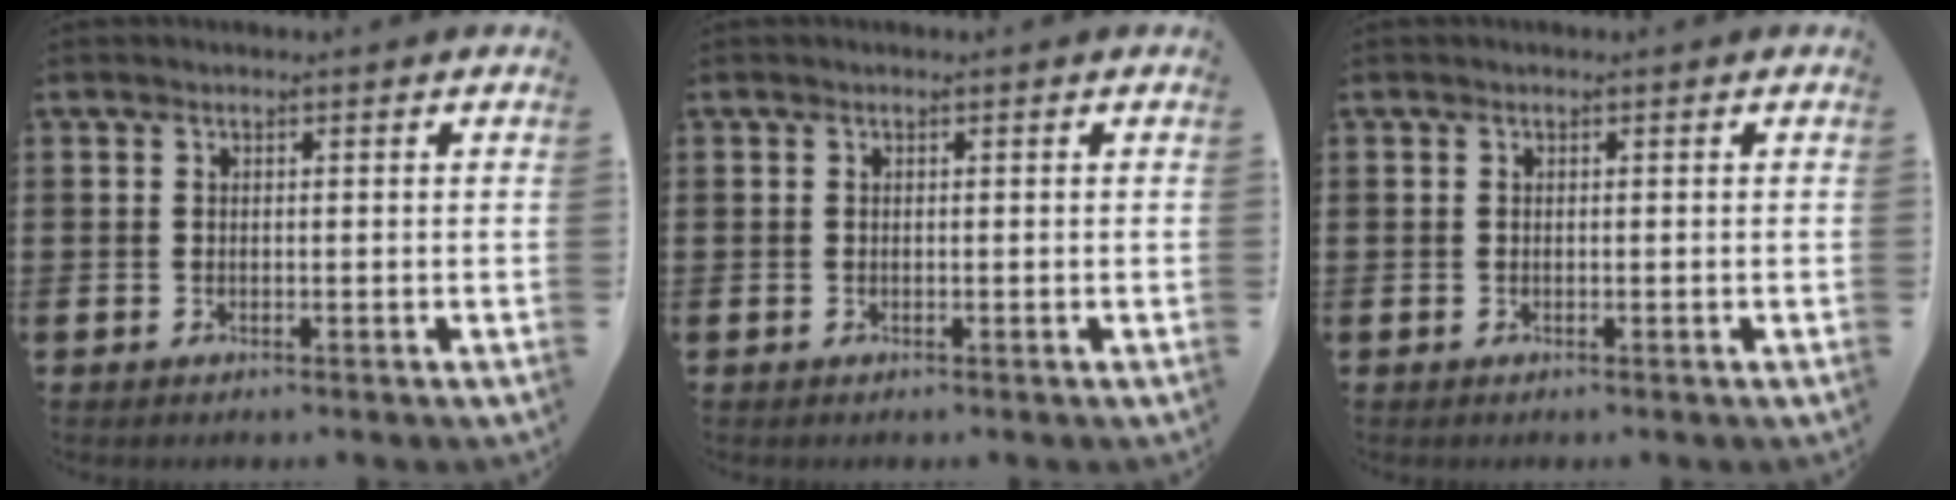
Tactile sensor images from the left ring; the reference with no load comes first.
{"total": 0.0}
{"total": 0.0}